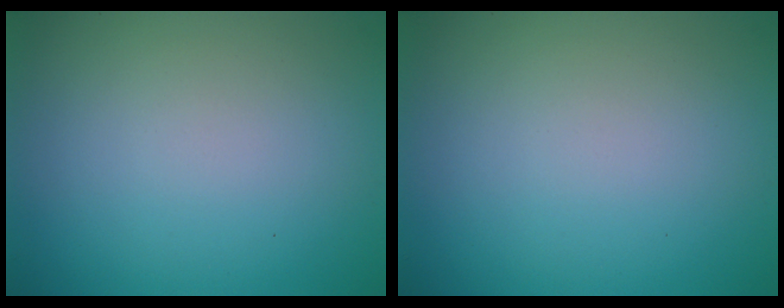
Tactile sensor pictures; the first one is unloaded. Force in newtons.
{"total": 0.0}